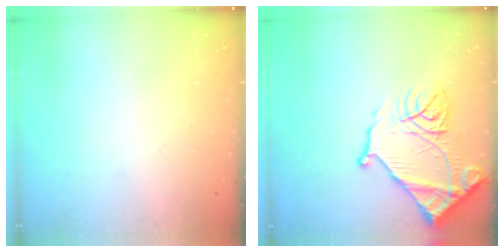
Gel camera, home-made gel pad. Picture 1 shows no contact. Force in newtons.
{"total": 17.7, "press": 17.7, "slide": 1.5}